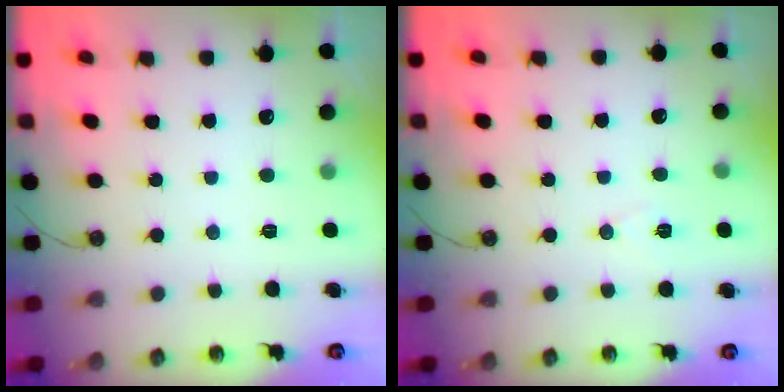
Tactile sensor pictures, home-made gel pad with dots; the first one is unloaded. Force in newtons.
{"total": 6.0, "press": 4.0, "slide": 4.5}